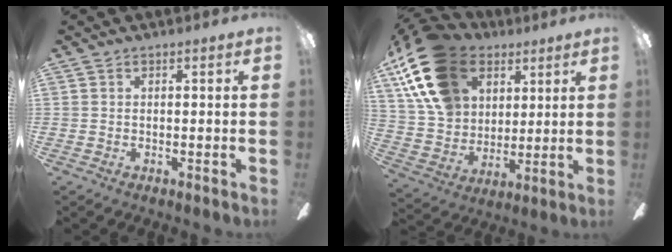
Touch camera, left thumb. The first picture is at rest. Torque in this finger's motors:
{"motor_torque": [2.49, 2.52, 1.39, -1.38, 0.50]}